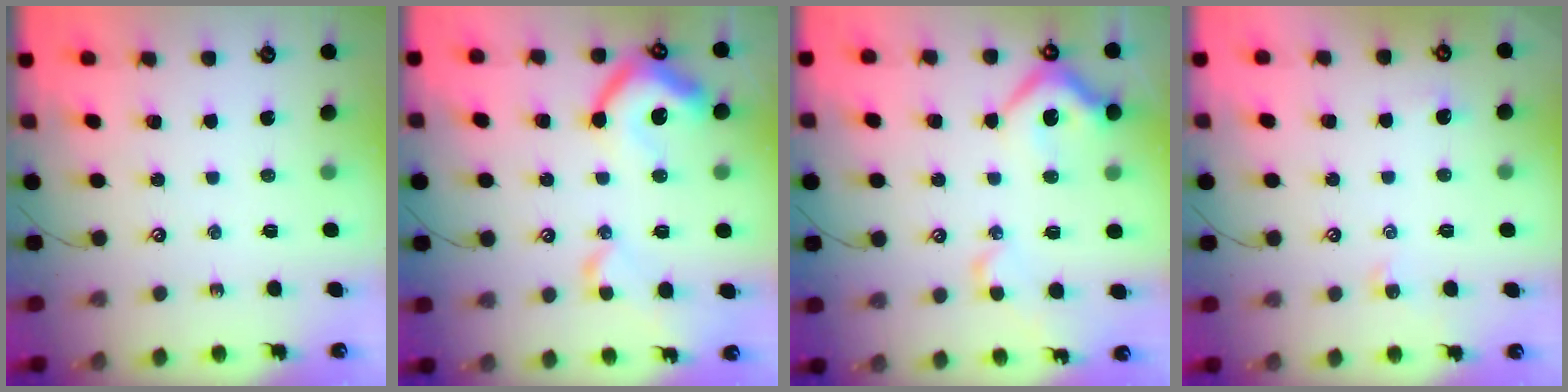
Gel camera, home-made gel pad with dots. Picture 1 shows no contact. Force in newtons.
{"total": 13.6, "press": 13.5, "slide": 1.7}
{"total": 8.2, "press": 8.0, "slide": 1.7}
{"total": 0.0}